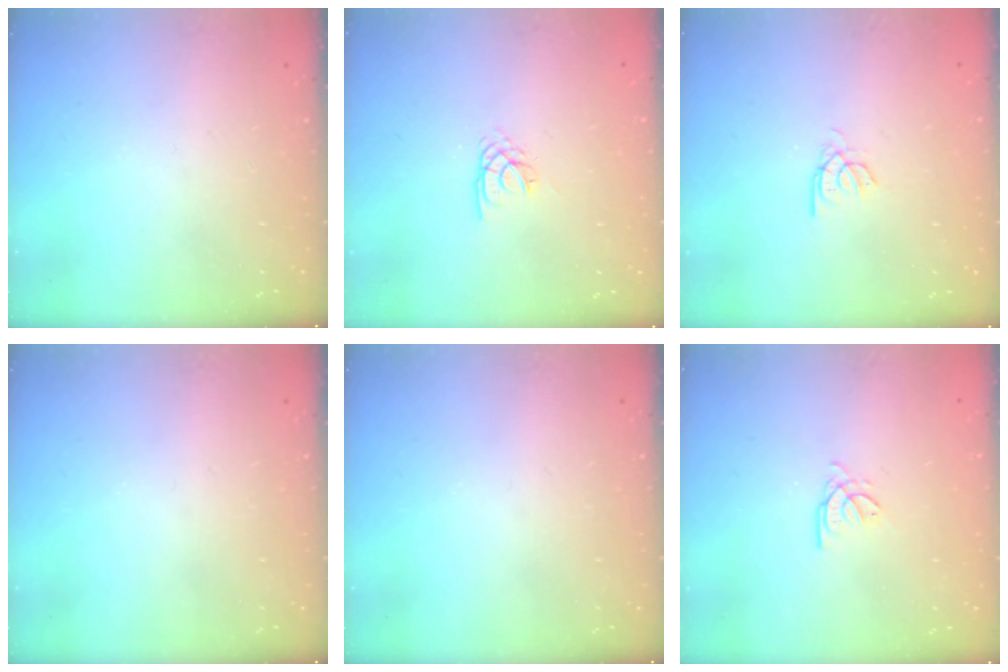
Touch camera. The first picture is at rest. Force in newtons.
{"total": 2.2, "press": 2.2, "slide": 0.3}
{"total": 2.3, "press": 2.3, "slide": 0.2}
{"total": 0.0}
{"total": 0.0}
{"total": 2.4, "press": 2.4, "slide": 0.1}